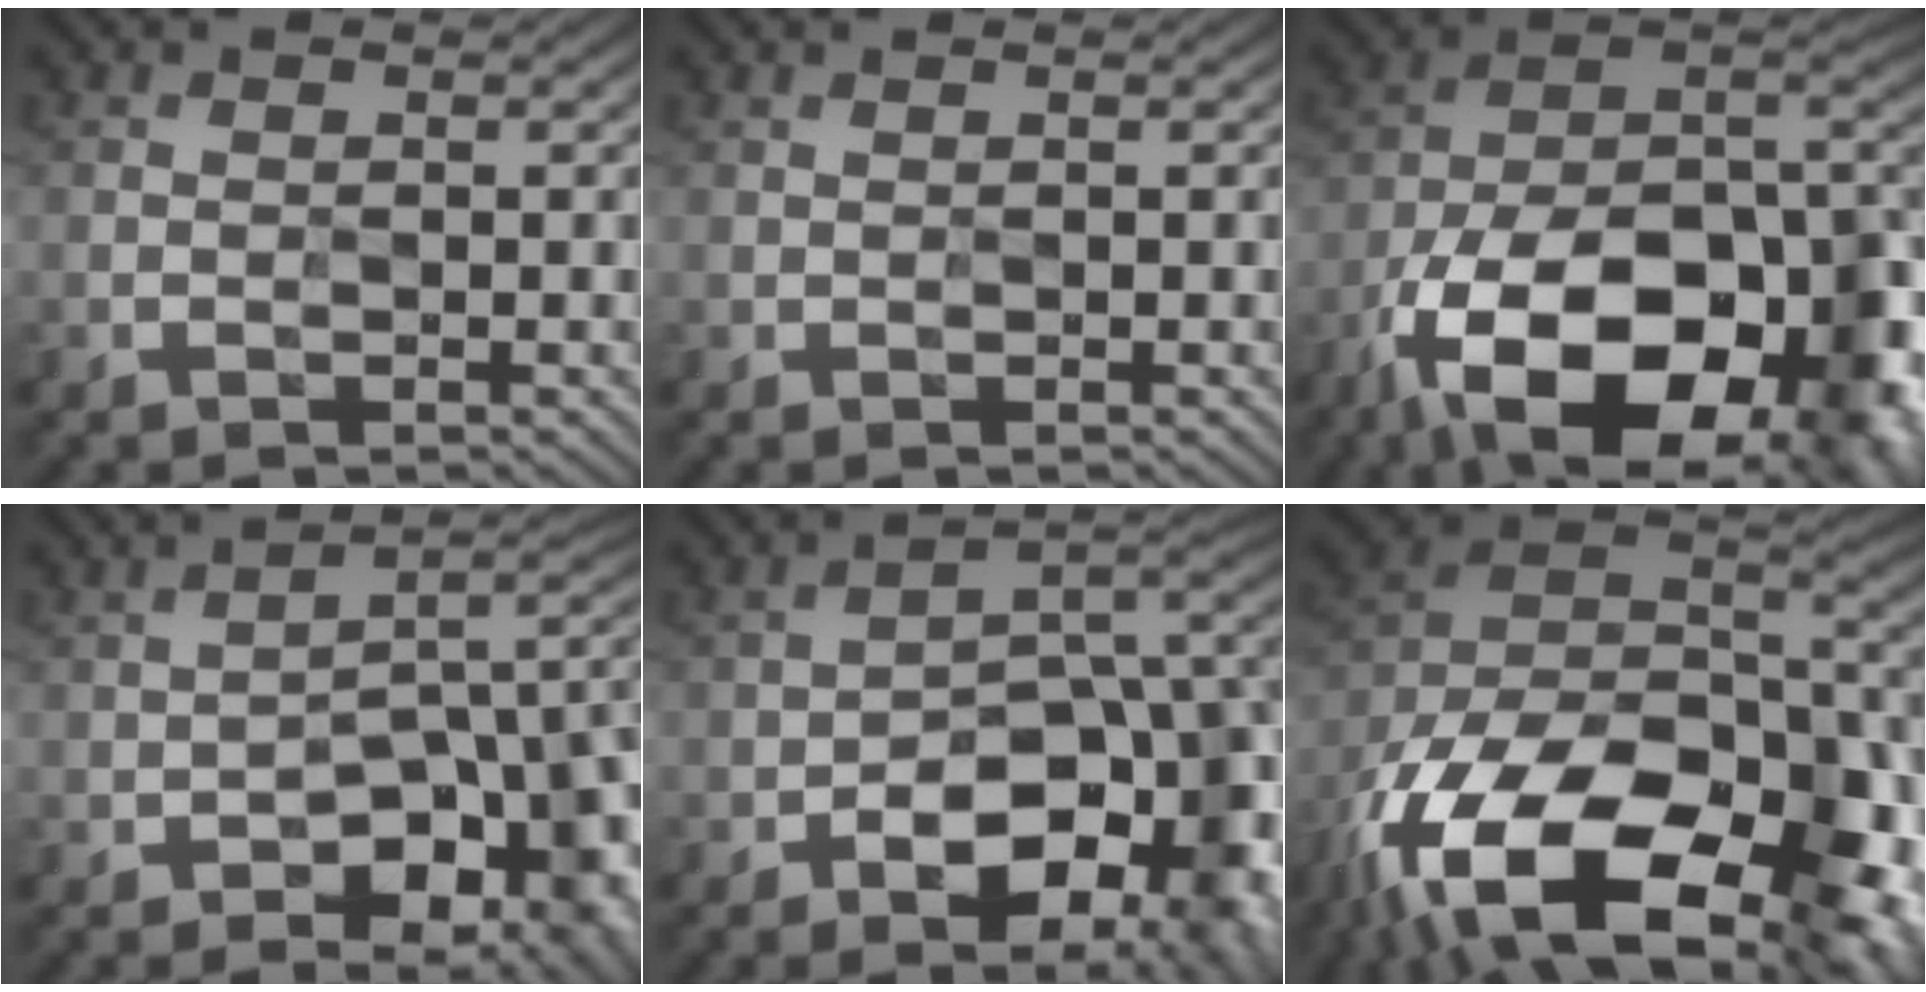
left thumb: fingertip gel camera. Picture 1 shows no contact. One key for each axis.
{"total": 0.0}
{"total": 20.2, "fx": -11.6, "fy": 10.2, "fz": 13.1, "tx": -0.221, "ty": -0.038, "tz": -0.169}
{"total": 12.8, "fx": -5.4, "fy": 7.0, "fz": 9.2, "tx": -0.109, "ty": -0.013, "tz": -0.068}
{"total": 14.8, "fx": -6.8, "fy": 8.1, "fz": 10.3, "tx": -0.122, "ty": -0.012, "tz": -0.093}
{"total": 21.2, "fx": -13.2, "fy": 10.9, "fz": 12.5, "tx": -0.260, "ty": -0.047, "tz": -0.184}